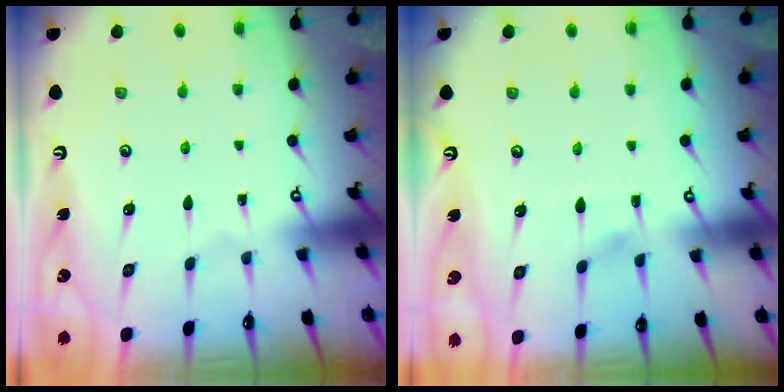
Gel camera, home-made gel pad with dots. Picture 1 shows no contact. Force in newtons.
{"total": 4.5, "press": 4.5, "slide": 0.5}